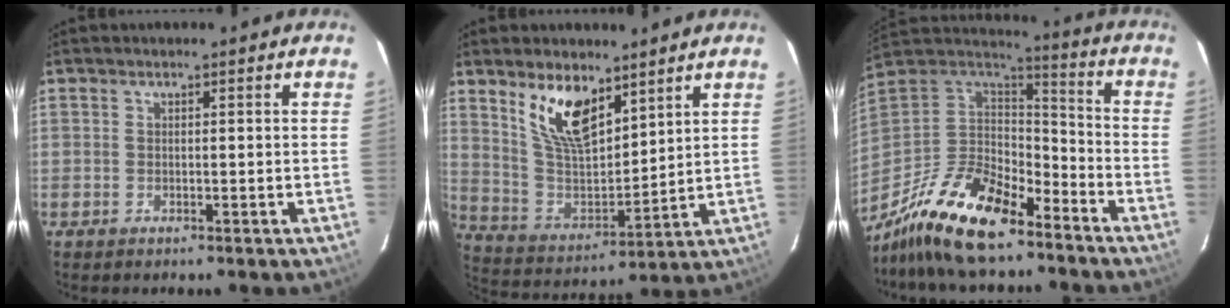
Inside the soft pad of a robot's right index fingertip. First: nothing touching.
{"total": 13.3, "force": [8.2, 5.9, 8.7], "torque": [-0.165, -0.002, 0.169]}
{"total": 21.9, "force": [-15.8, 8.3, 12.6], "torque": [-0.270, -0.019, -0.282]}